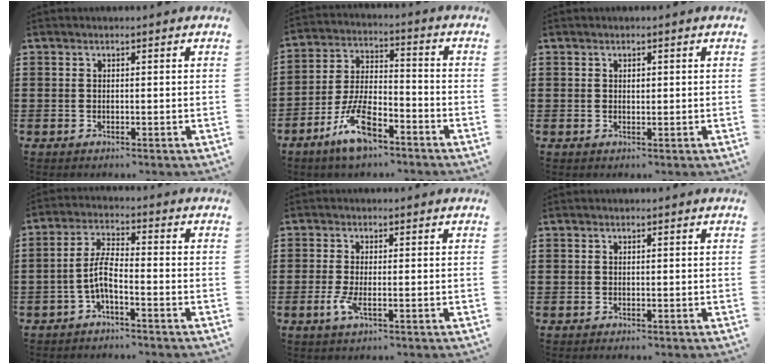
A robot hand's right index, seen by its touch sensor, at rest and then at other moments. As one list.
[{"total": 9.4, "force": [-5.6, 3.6, 6.7], "torque": [-0.153, 0.003, -0.107]}, {"total": 0.7, "force": [0.2, 0.4, 0.5], "torque": [-0.012, 0.002, 0.004]}, {"total": 5.3, "force": [-2.3, 1.3, 4.6], "torque": [-0.111, -0.005, -0.051]}, {"total": 3.0, "force": [-1.1, 0.6, 2.7], "torque": [-0.068, -0.011, -0.026]}, {"total": 0.0}]